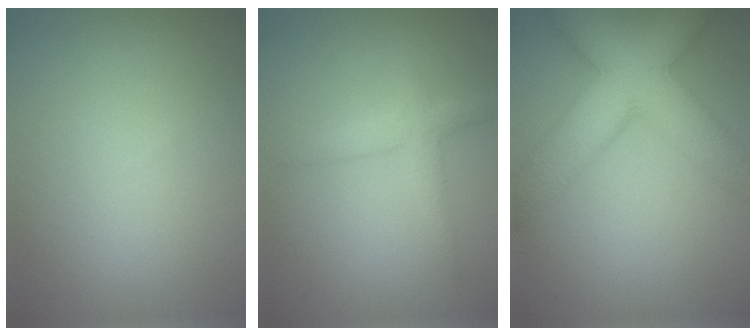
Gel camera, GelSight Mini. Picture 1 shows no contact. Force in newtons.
{"total": 2.3, "press": 2.3, "slide": 0.1}
{"total": 10.2, "press": 10.2, "slide": 0.3}